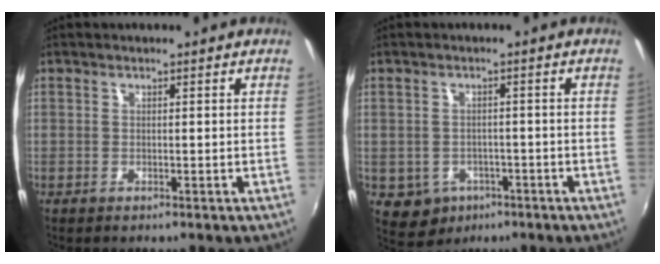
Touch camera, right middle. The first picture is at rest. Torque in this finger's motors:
{"motor_torque": [0.55, -0.38, 0.05, 0.00]}